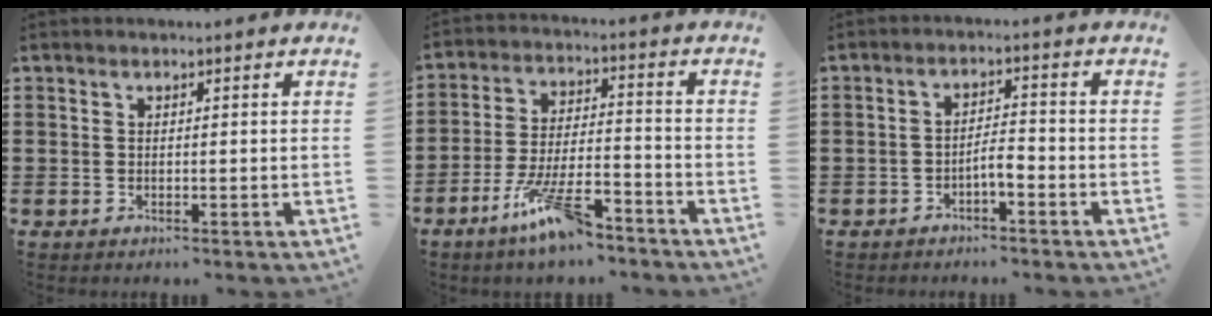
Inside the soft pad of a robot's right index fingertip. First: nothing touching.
{"total": 10.4, "force": [-7.1, 2.4, 7.2], "torque": [-0.148, 0.009, -0.134]}
{"total": 3.0, "force": [-1.7, 0.7, 2.3], "torque": [-0.043, 0.007, -0.034]}